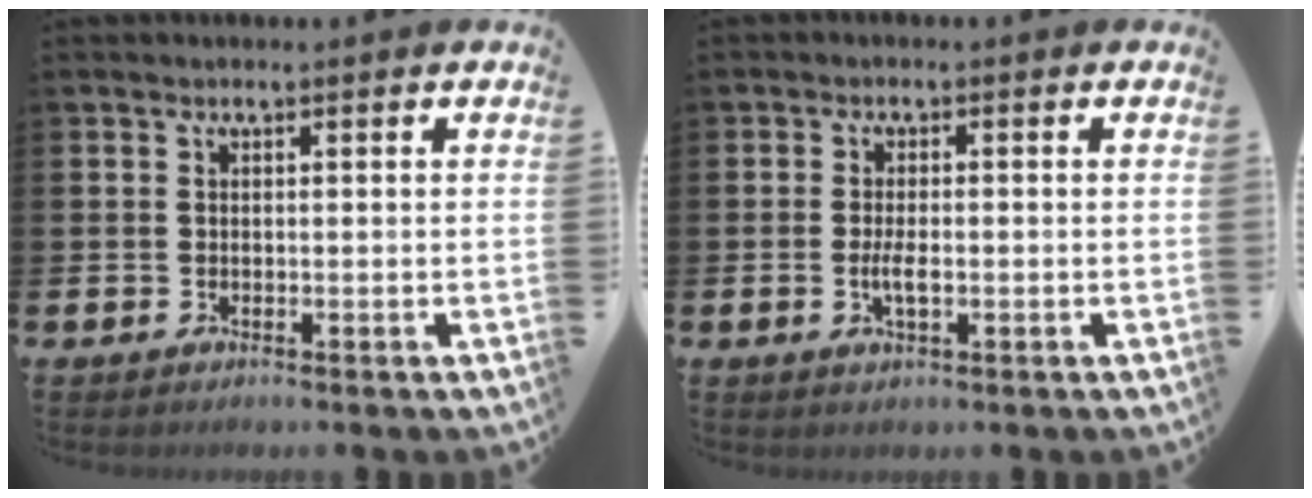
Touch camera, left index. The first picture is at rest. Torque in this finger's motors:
{"motor_torque": [0.40, 0.05, 0.08, 0.12]}